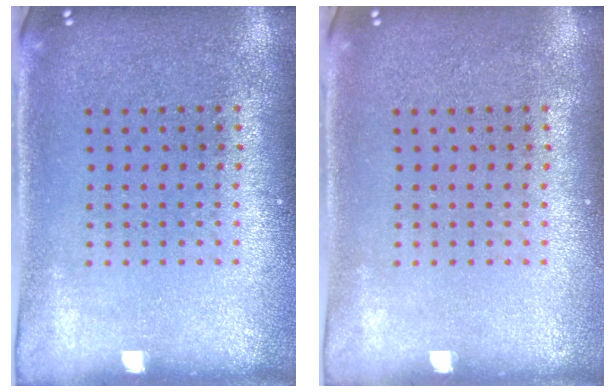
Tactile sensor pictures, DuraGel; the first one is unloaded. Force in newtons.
{"total": 0.0}